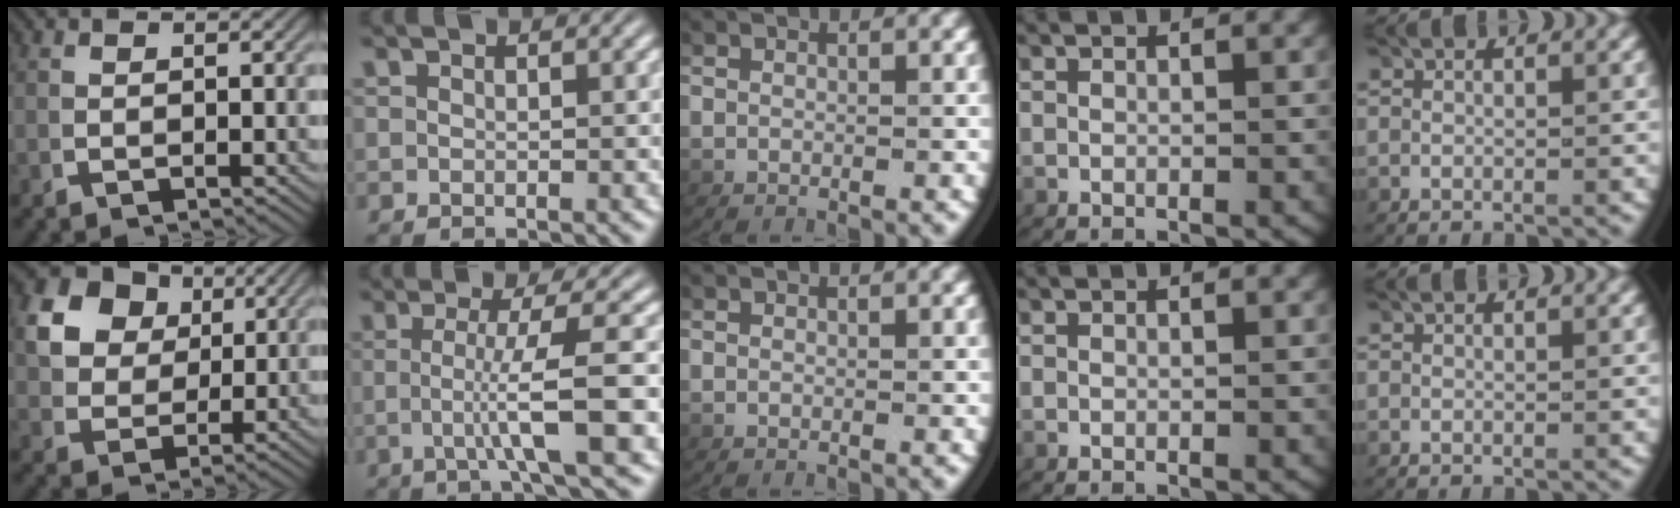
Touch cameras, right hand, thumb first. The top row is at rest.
{"thumb": {"total": 11.4, "force": [3.9, 8.9, 5.9], "torque": [-0.133, -0.006, 0.067]}, "index": {"total": 4.5, "force": [-0.5, -1.1, 4.3], "torque": [-0.072, -0.008, -0.003]}}